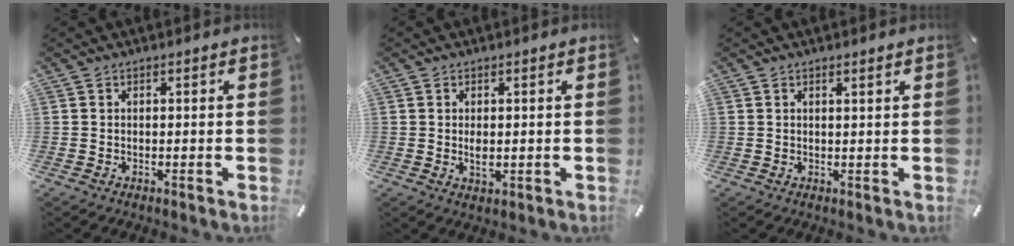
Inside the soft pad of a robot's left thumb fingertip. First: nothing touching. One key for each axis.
{"total": 2.4, "fx": 0.0, "fy": 1.1, "fz": 2.1, "tx": -0.042, "ty": -0.005, "tz": -0.004}
{"total": 0.9, "fx": 0.7, "fy": -0.1, "fz": 0.5, "tx": -0.010, "ty": -0.003, "tz": 0.014}